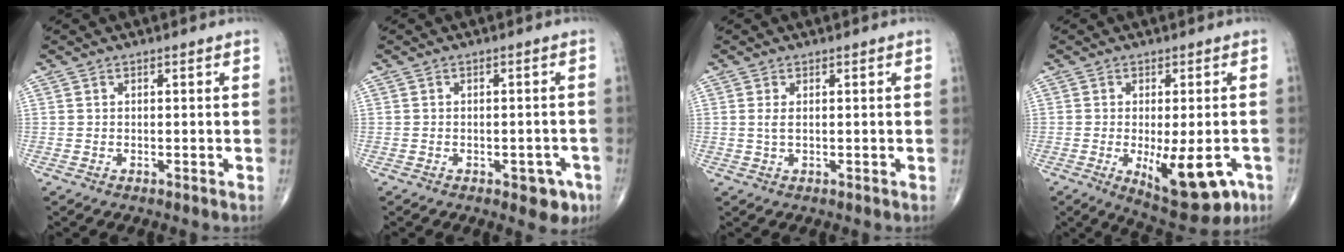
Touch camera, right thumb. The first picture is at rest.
{"total": 4.7, "force": [-2.4, 2.5, 3.2], "torque": [-0.016, 0.010, -0.027]}
{"total": 1.1, "force": [0.2, 0.4, 1.0], "torque": [-0.026, 0.001, 0.006]}
{"total": 13.4, "force": [-4.6, 5.3, 11.4], "torque": [-0.144, -0.007, -0.050]}